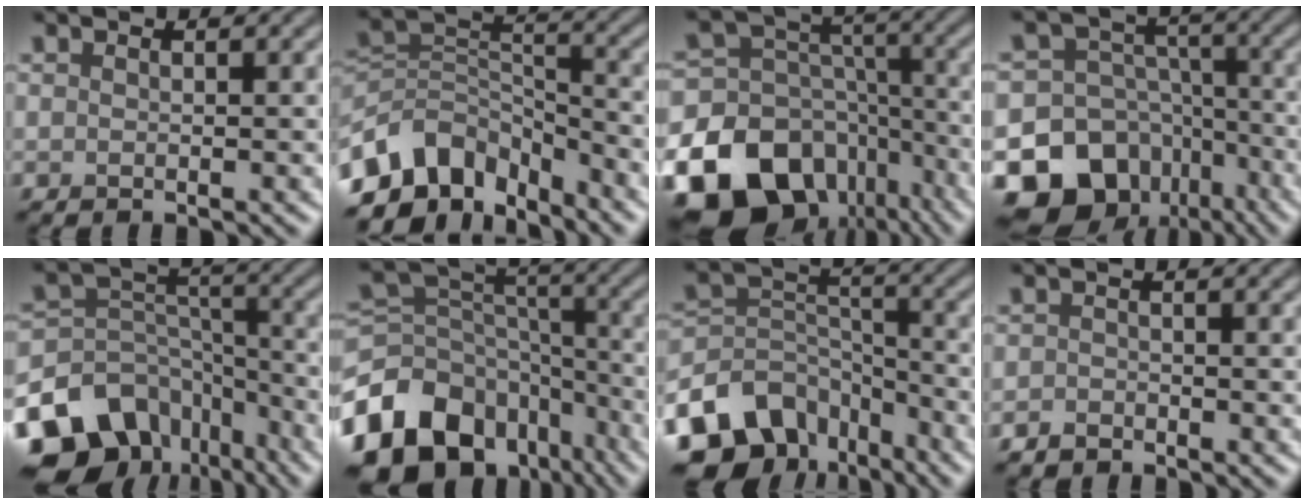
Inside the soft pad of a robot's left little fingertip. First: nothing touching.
{"total": 9.0, "force": [-6.3, 5.2, 3.7], "torque": [-0.058, 0.001, -0.128]}
{"total": 20.8, "force": [-11.6, 15.4, 7.8], "torque": [-0.172, -0.062, -0.178]}
{"total": 19.0, "force": [-11.2, 14.6, 4.9], "torque": [-0.090, -0.060, -0.174]}
{"total": 14.5, "force": [-9.5, 9.7, 5.0], "torque": [-0.119, -0.005, -0.140]}
{"total": 15.6, "force": [-9.4, 10.6, 6.7], "torque": [-0.180, -0.013, -0.145]}
{"total": 10.7, "force": [-7.1, 6.7, 4.3], "torque": [-0.082, 0.002, -0.134]}
{"total": 1.4, "force": [-1.2, 0.7, 0.1], "torque": [0.001, 0.001, -0.025]}